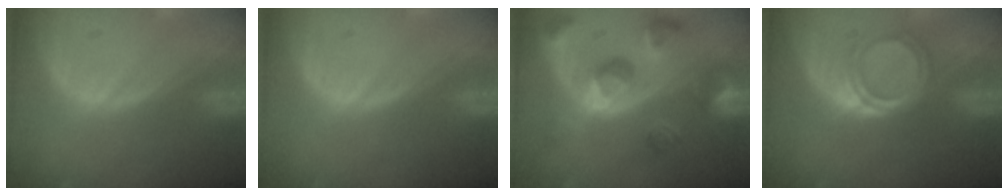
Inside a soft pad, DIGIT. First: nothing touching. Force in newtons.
{"total": 0.0}
{"total": 9.9, "press": 8.8, "slide": 4.6}
{"total": 4.4, "press": 4.2, "slide": 1.5}